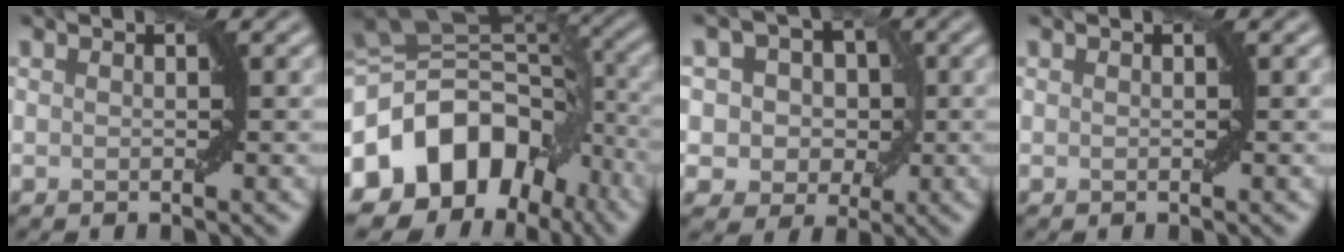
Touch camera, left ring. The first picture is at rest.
{"total": 14.0, "force": [-5.2, 10.2, 8.0], "torque": [-0.147, 0.003, -0.098]}
{"total": 6.6, "force": [1.9, 5.5, 3.1], "torque": [-0.024, 0.023, -0.006]}
{"total": 0.0}